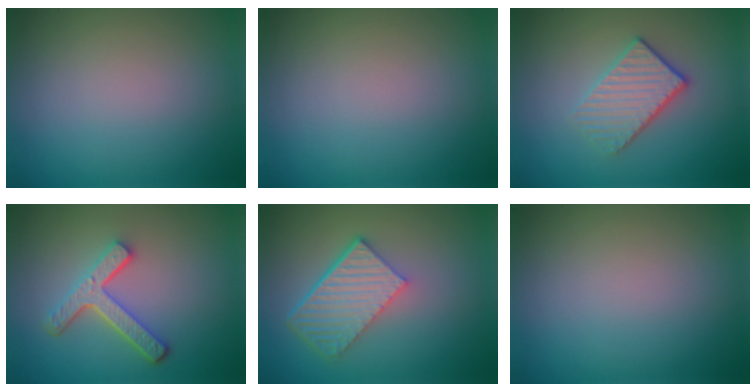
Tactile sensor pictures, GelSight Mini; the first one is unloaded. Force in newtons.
{"total": 0.0}
{"total": 3.6, "press": 3.1, "slide": 1.7}
{"total": 4.2, "press": 3.3, "slide": 2.7}
{"total": 6.1, "press": 4.2, "slide": 4.4}
{"total": 0.0}